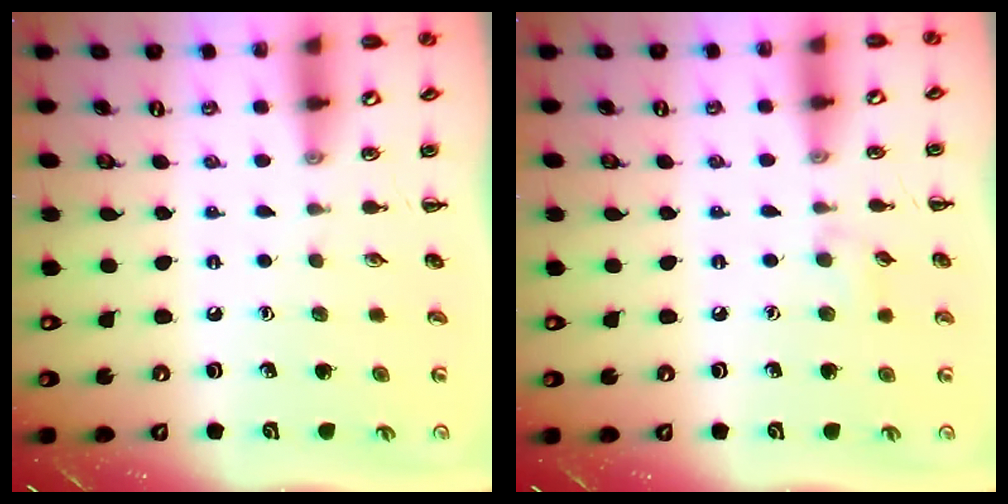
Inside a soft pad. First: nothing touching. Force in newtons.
{"total": 5.1, "press": 4.8, "slide": 1.8}